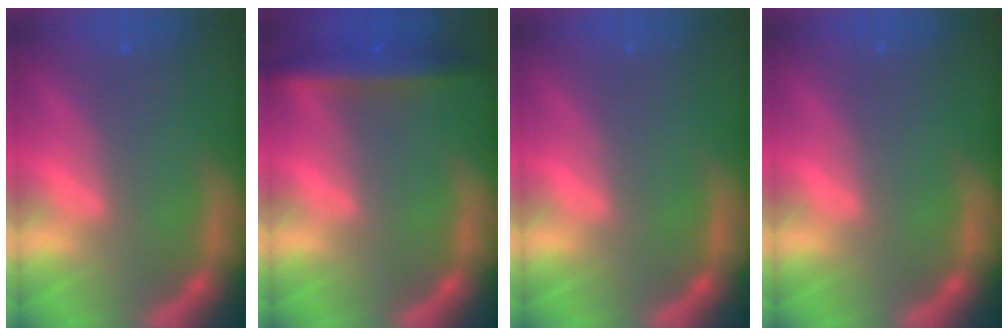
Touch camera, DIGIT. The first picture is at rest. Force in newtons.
{"total": 5.0}
{"total": 0.0}
{"total": 0.0}